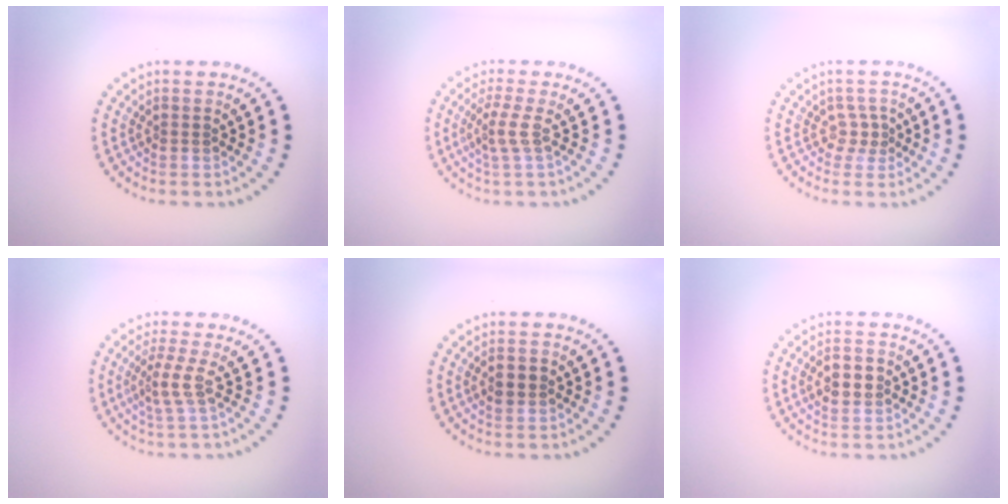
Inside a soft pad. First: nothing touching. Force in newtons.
{"total": 2.0, "press": 1.4, "slide": 1.5}
{"total": 1.4, "press": 0.9, "slide": 1.0}
{"total": 2.2, "press": 1.5, "slide": 1.6}
{"total": 2.1, "press": 2.1, "slide": 0.0}
{"total": 2.7, "press": 2.7, "slide": 0.1}